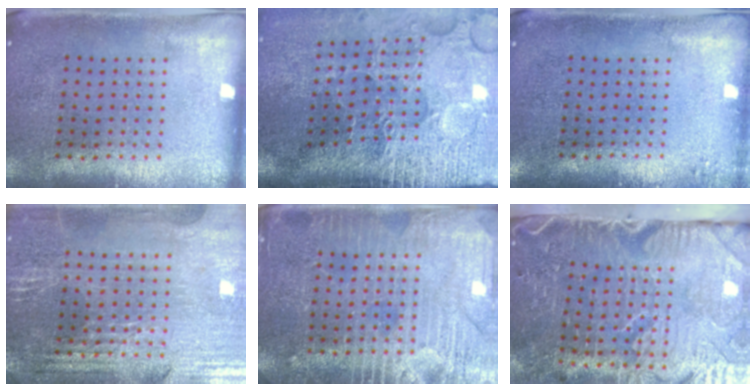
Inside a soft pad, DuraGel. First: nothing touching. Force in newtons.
{"total": 5.0, "press": 4.1, "slide": 2.8}
{"total": 1.0, "press": 1.0, "slide": 0.2}
{"total": 2.9, "press": 2.8, "slide": 0.4}
{"total": 4.7, "press": 4.6, "slide": 0.6}
{"total": 5.2, "press": 4.3, "slide": 2.9}